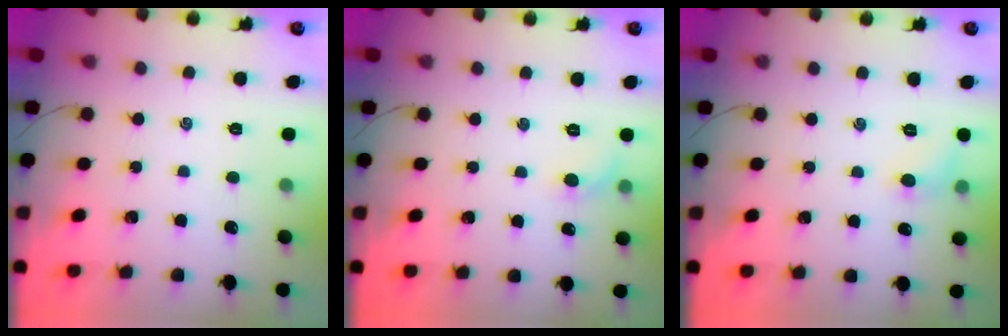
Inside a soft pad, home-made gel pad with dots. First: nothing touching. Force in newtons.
{"total": 5.0, "press": 4.7, "slide": 1.6}
{"total": 5.0, "press": 4.8, "slide": 1.6}